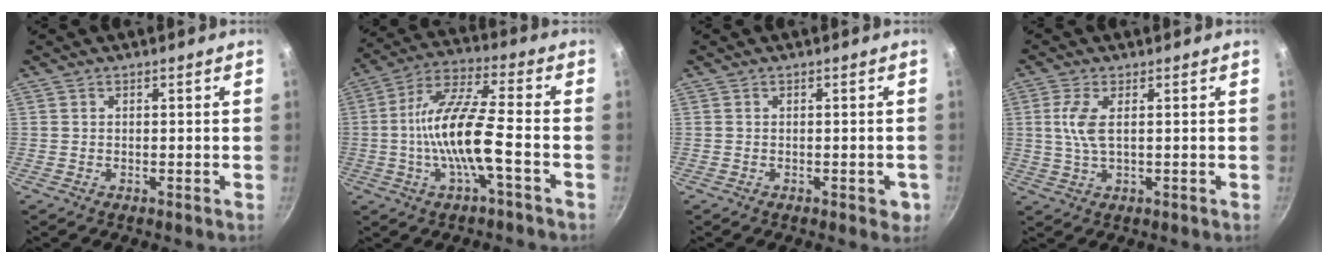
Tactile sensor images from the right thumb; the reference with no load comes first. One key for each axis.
{"total": 13.5, "fx": -3.1, "fy": 3.2, "fz": 12.8, "tx": -0.248, "ty": 0.035, "tz": -0.068}
{"total": 2.5, "fx": -0.8, "fy": 1.3, "fz": 2.0, "tx": -0.008, "ty": 0.004, "tz": -0.010}
{"total": 5.3, "fx": 0.9, "fy": 2.0, "fz": 4.8, "tx": -0.111, "ty": 0.002, "tz": 0.019}